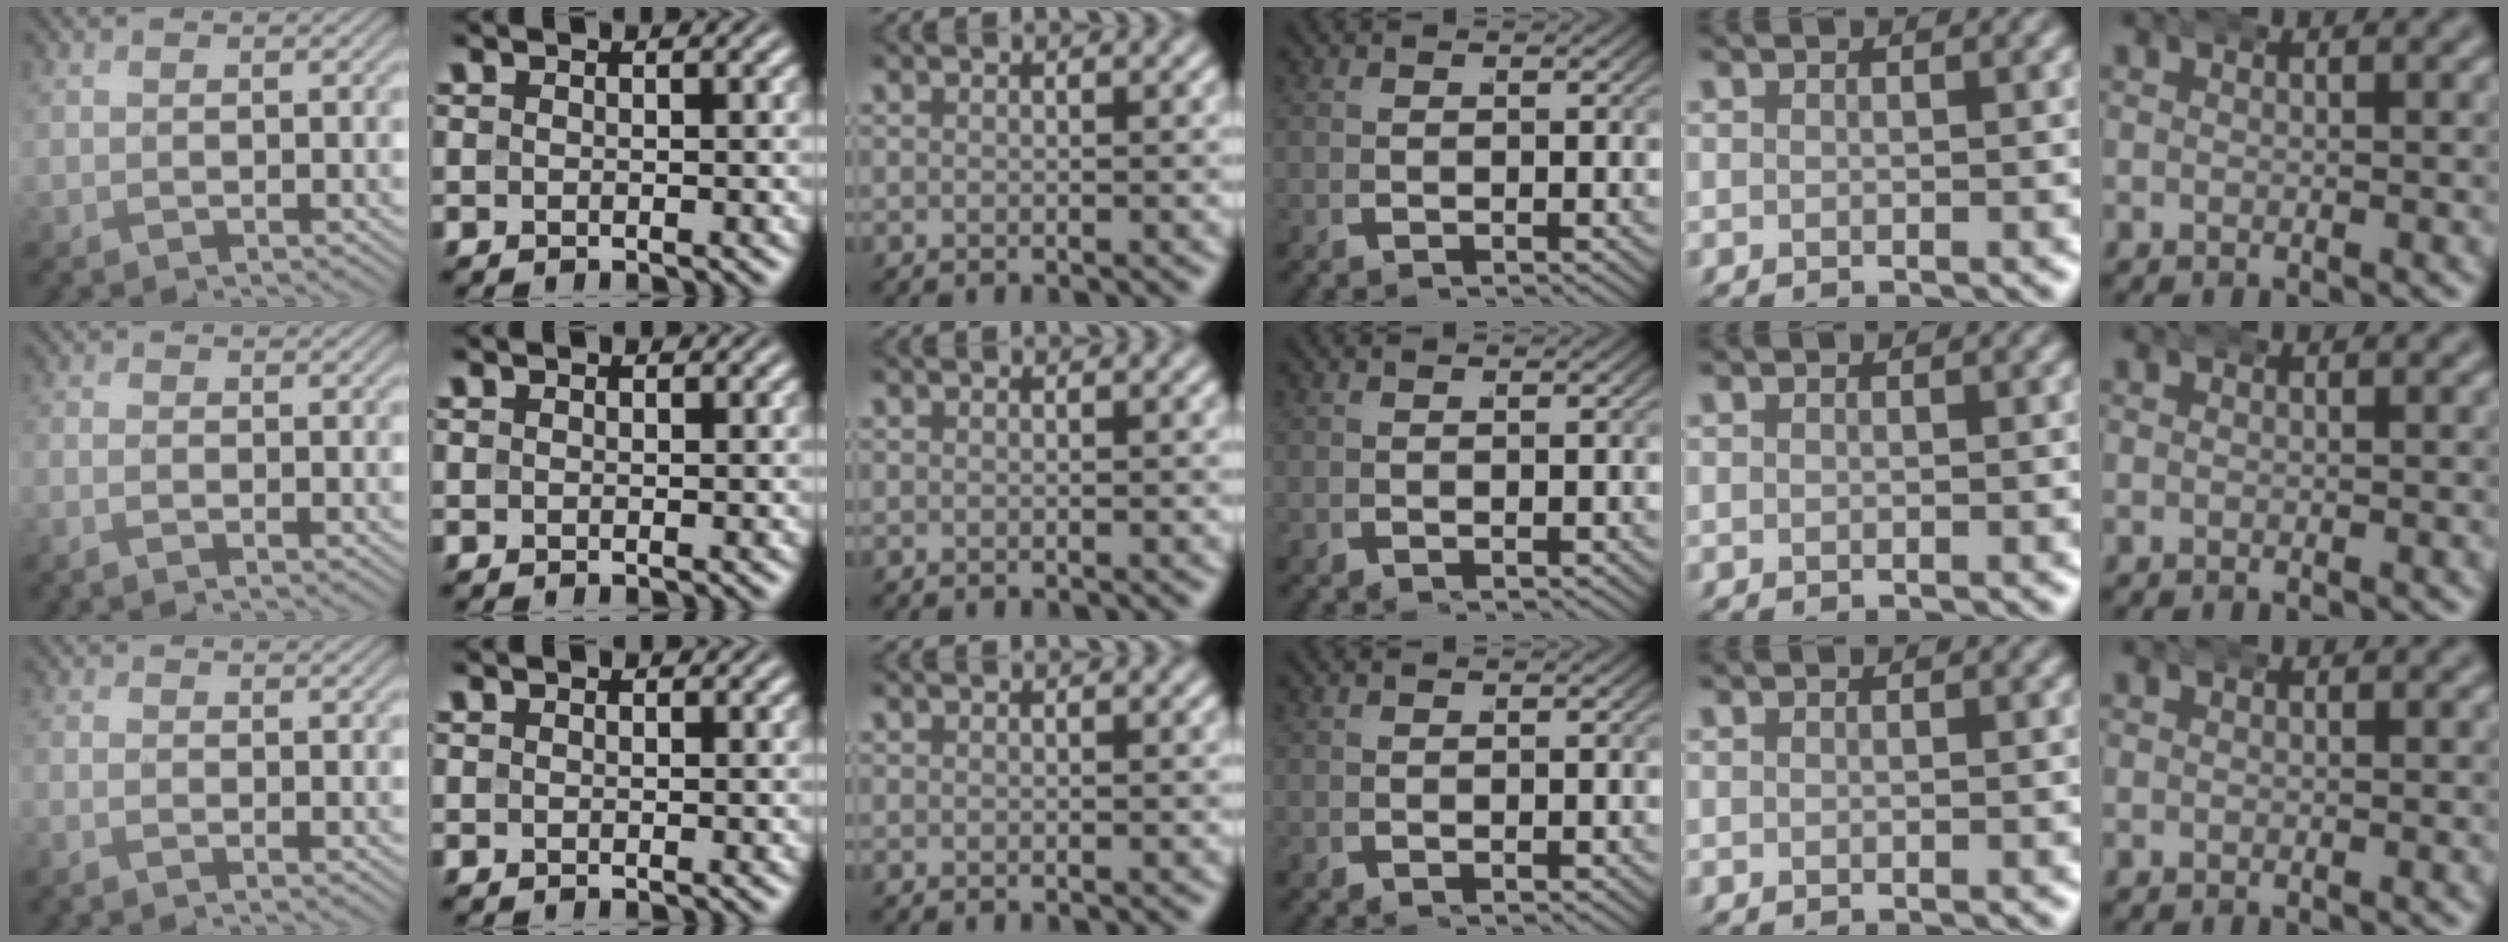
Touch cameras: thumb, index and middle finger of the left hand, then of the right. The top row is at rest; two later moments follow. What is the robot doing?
{"motion": "wrap", "object": "bandana"}